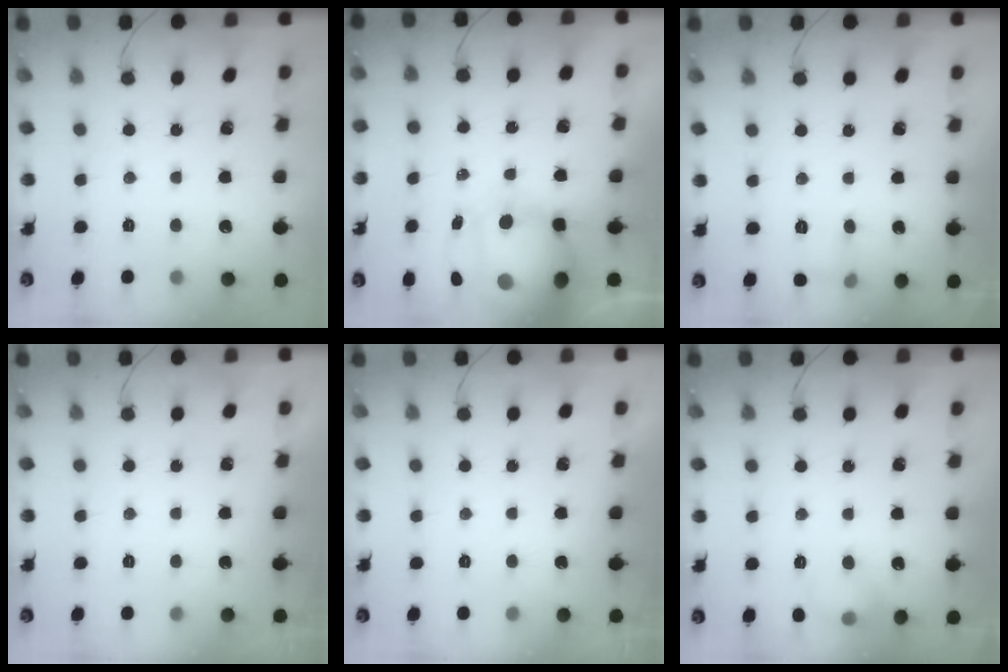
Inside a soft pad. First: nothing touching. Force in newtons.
{"total": 19.4, "press": 18.9, "slide": 4.6}
{"total": 6.1, "press": 5.8, "slide": 2.1}
{"total": 0.0}
{"total": 0.0}
{"total": 8.2, "press": 8.0, "slide": 1.4}